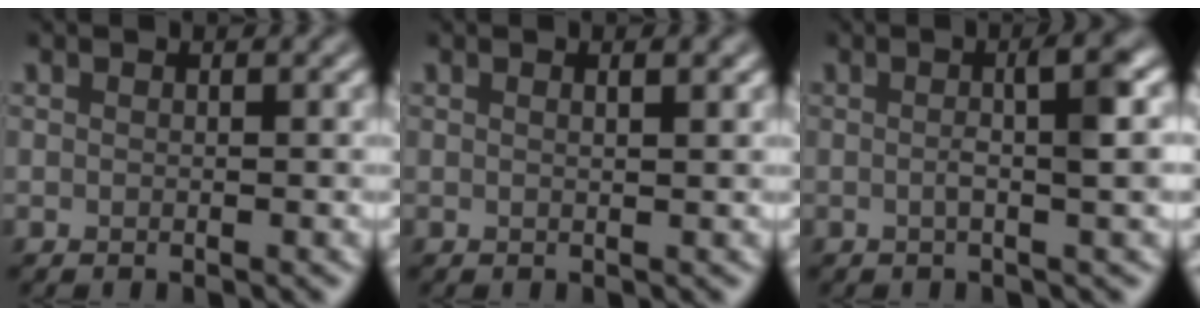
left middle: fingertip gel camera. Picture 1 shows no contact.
{"total": 1.5, "force": [0.8, 0.5, 1.2], "torque": [-0.011, -0.001, 0.001]}
{"total": 4.1, "force": [0.3, 0.8, 4.0], "torque": [-0.057, 0.009, -0.002]}